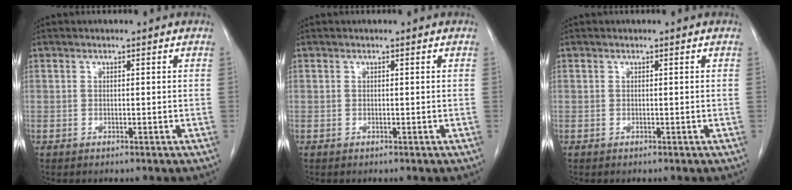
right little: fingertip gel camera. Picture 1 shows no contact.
{"total": 0.0}
{"total": 0.0}